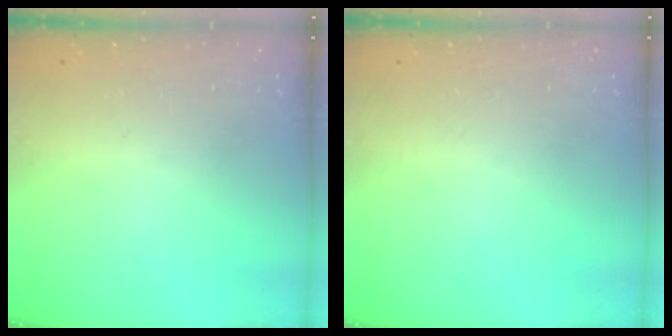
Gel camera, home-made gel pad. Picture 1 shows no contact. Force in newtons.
{"total": 0.0}